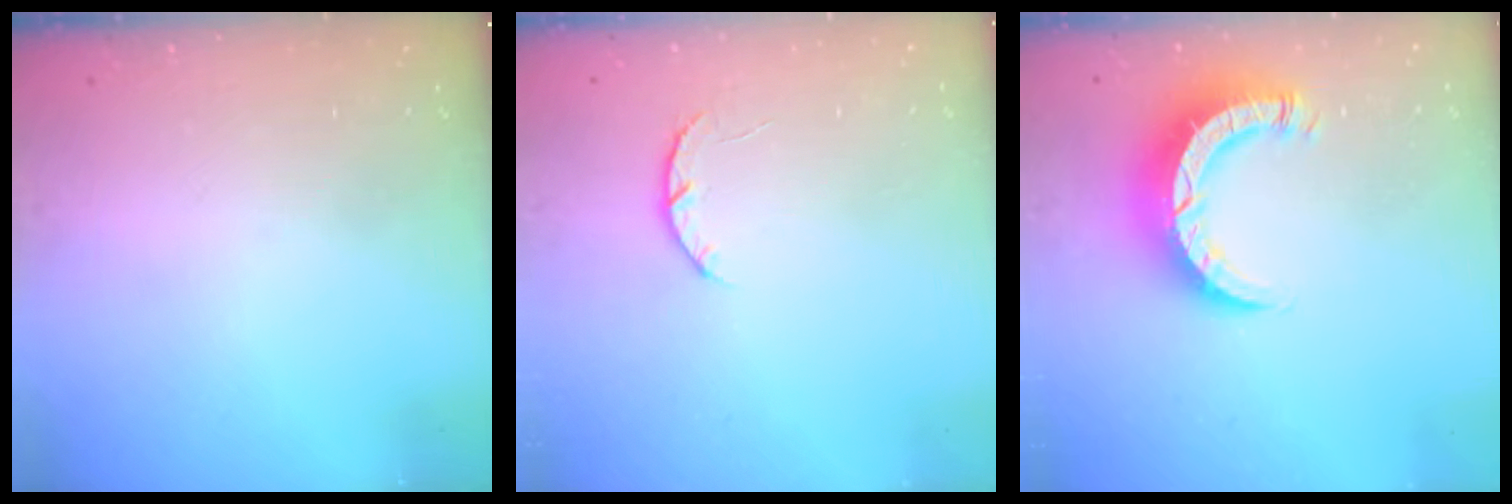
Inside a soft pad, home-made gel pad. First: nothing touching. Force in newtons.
{"total": 3.4, "press": 3.4, "slide": 0.6}
{"total": 8.3, "press": 8.2, "slide": 0.8}